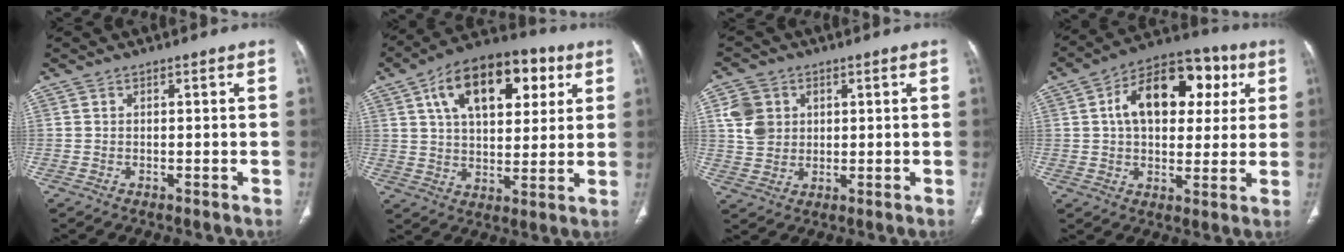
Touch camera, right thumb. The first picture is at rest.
{"total": 19.9, "force": [7.8, 11.0, 14.7], "torque": [-0.193, -0.001, 0.120]}
{"total": 6.9, "force": [1.9, 5.8, 3.1], "torque": [-0.042, -0.004, 0.040]}
{"total": 18.3, "force": [4.7, 11.5, 13.4], "torque": [-0.164, 0.018, 0.065]}